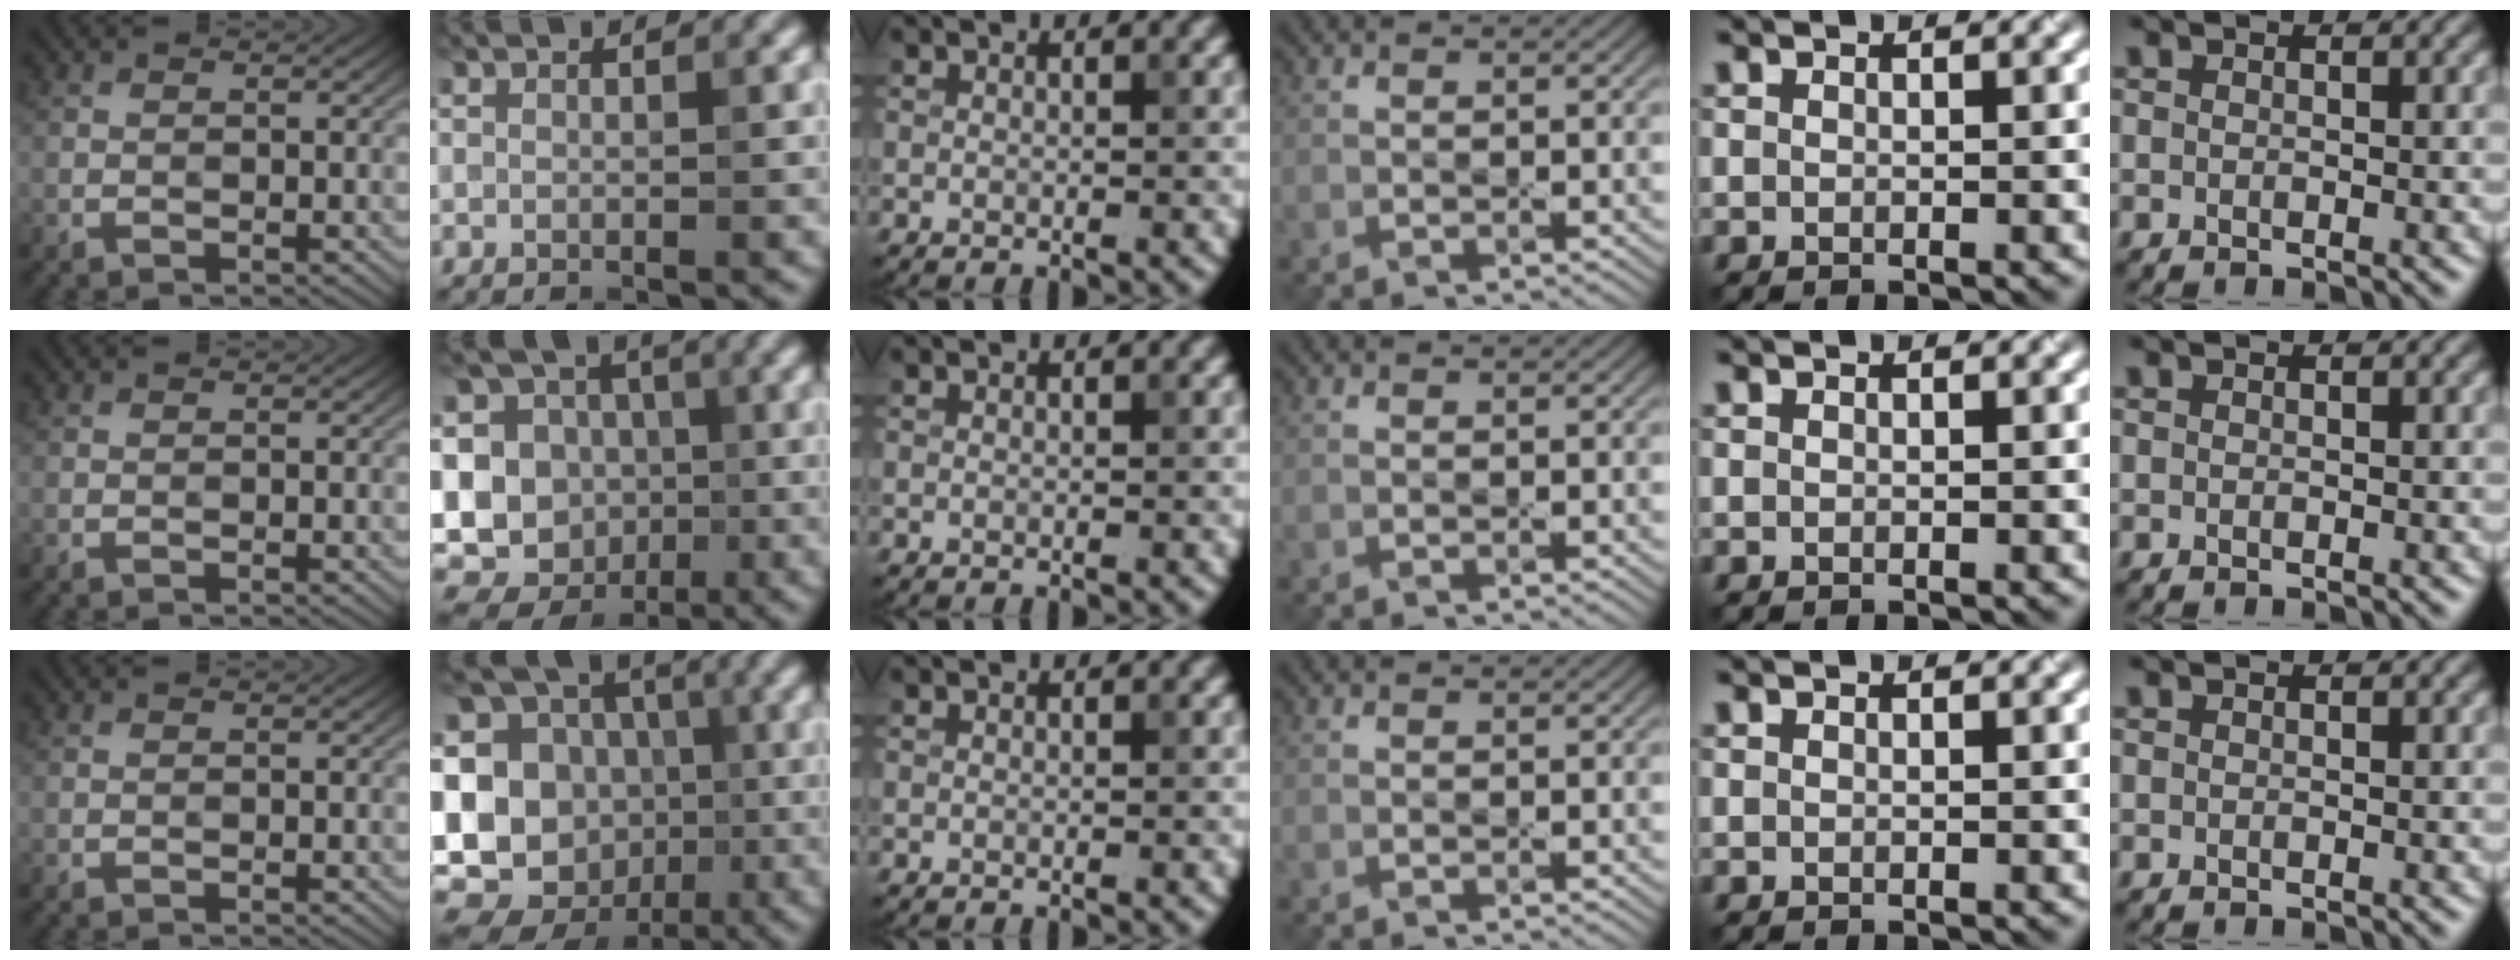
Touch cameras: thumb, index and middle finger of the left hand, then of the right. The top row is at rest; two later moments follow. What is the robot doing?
{"motion": "press", "object": "sticker"}